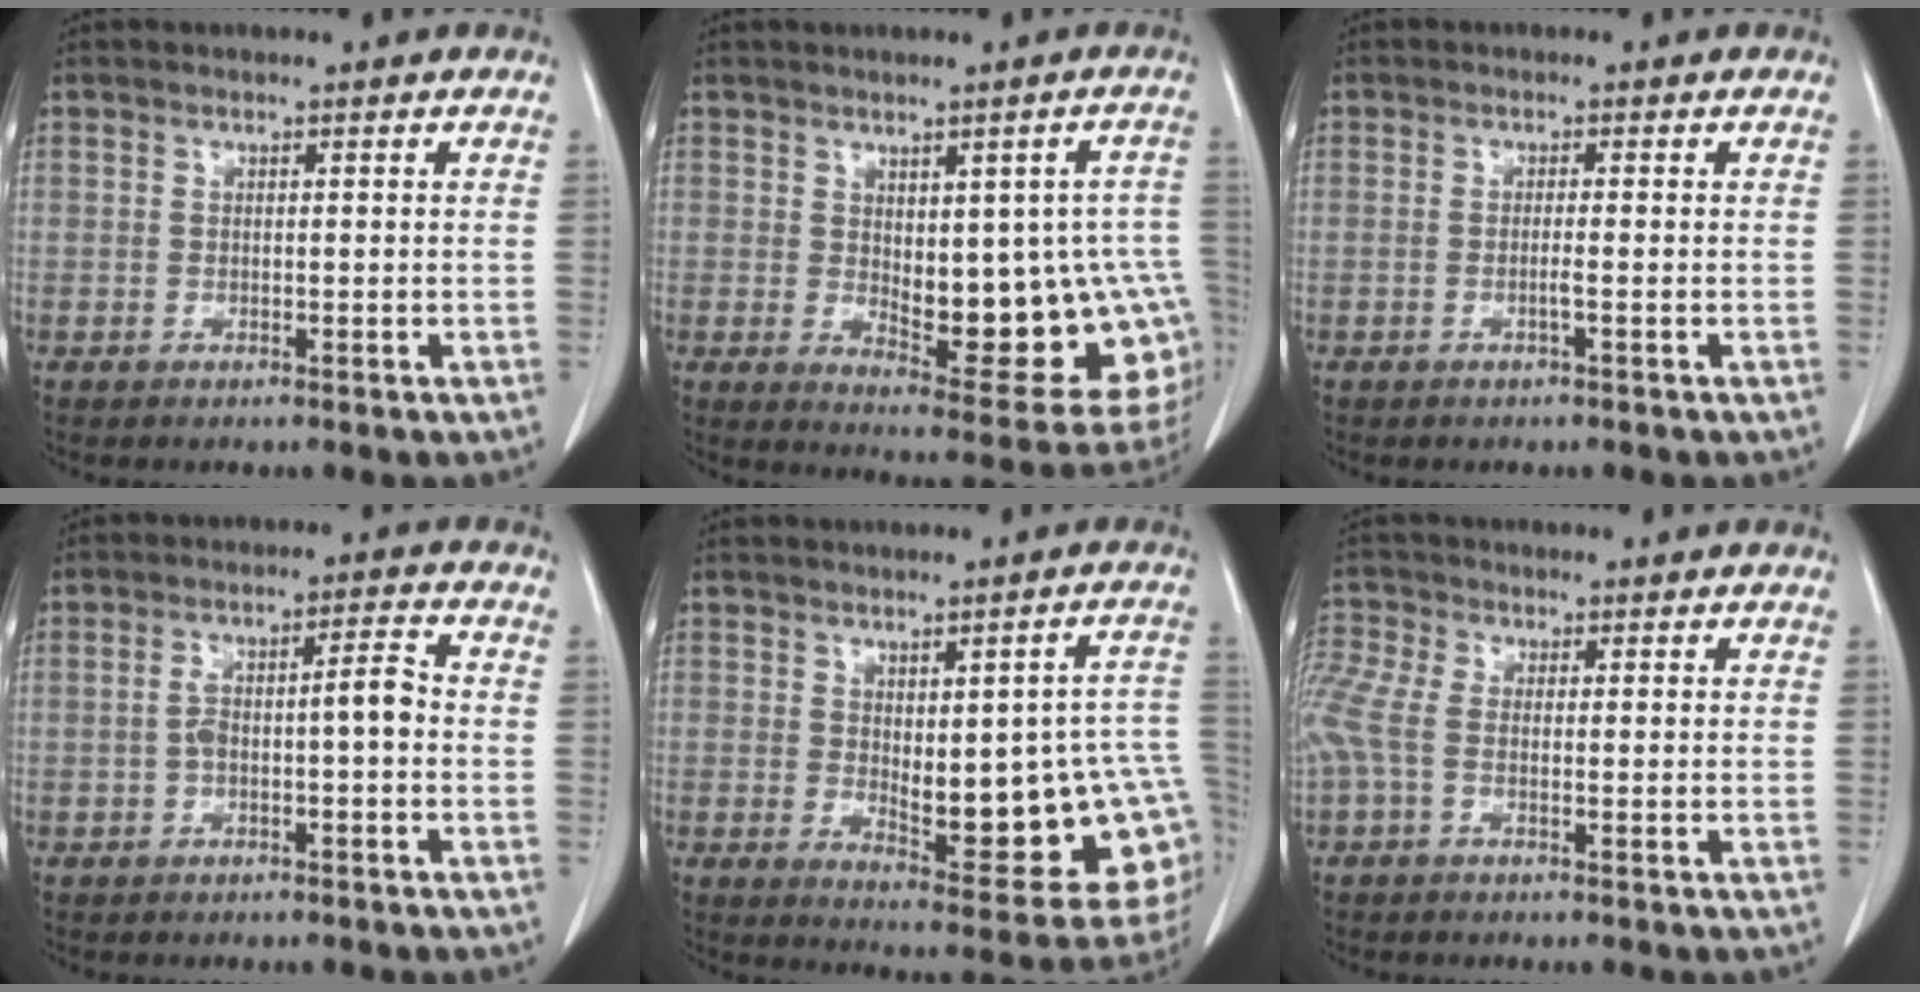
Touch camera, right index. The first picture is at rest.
{"total": 17.8, "force": [-1.3, 6.9, 16.3], "torque": [-0.149, 0.009, 0.009]}
{"total": 1.1, "force": [-0.5, -0.2, 1.0], "torque": [-0.017, 0.001, -0.009]}
{"total": 5.2, "force": [-1.1, 1.0, 5.0], "torque": [-0.091, 0.027, -0.015]}
{"total": 17.8, "force": [-1.4, 5.5, 16.9], "torque": [-0.150, 0.014, 0.007]}
{"total": 5.0, "force": [-0.9, 2.1, 4.5], "torque": [-0.143, 0.021, -0.019]}